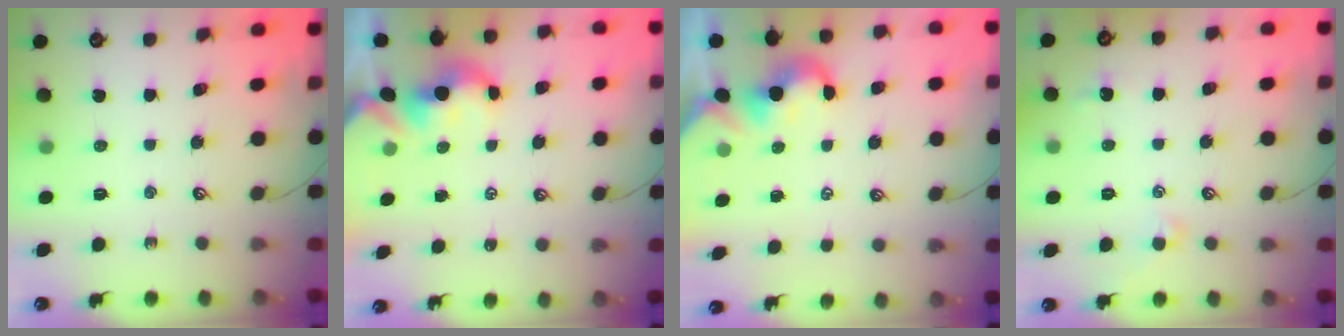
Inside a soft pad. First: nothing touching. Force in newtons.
{"total": 1.5, "press": 1.5, "slide": 0.2}
{"total": 0.6, "press": 0.5, "slide": 0.3}
{"total": 1.3, "press": 1.2, "slide": 0.5}